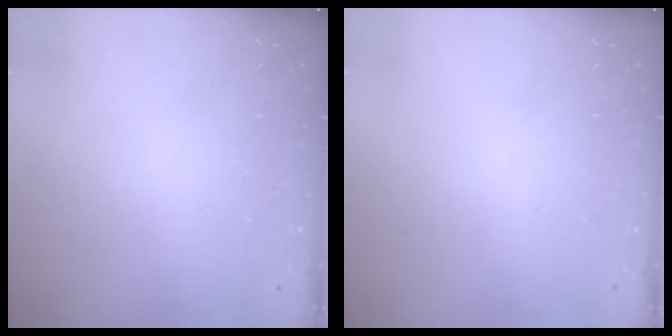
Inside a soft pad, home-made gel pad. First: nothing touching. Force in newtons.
{"total": 0.0}